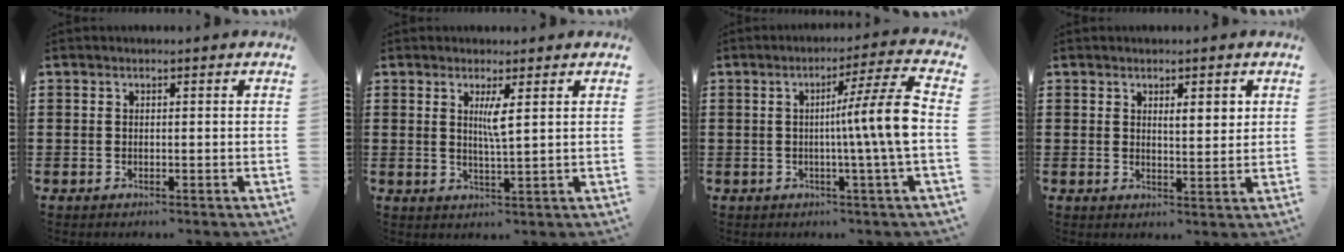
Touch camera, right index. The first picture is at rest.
{"total": 3.0, "force": [1.1, 0.0, 2.8], "torque": [-0.059, -0.004, 0.016]}
{"total": 10.1, "force": [-0.2, -0.3, 10.1], "torque": [-0.164, -0.011, -0.013]}
{"total": 3.0, "force": [1.2, 1.0, 2.5], "torque": [-0.035, -0.001, 0.015]}